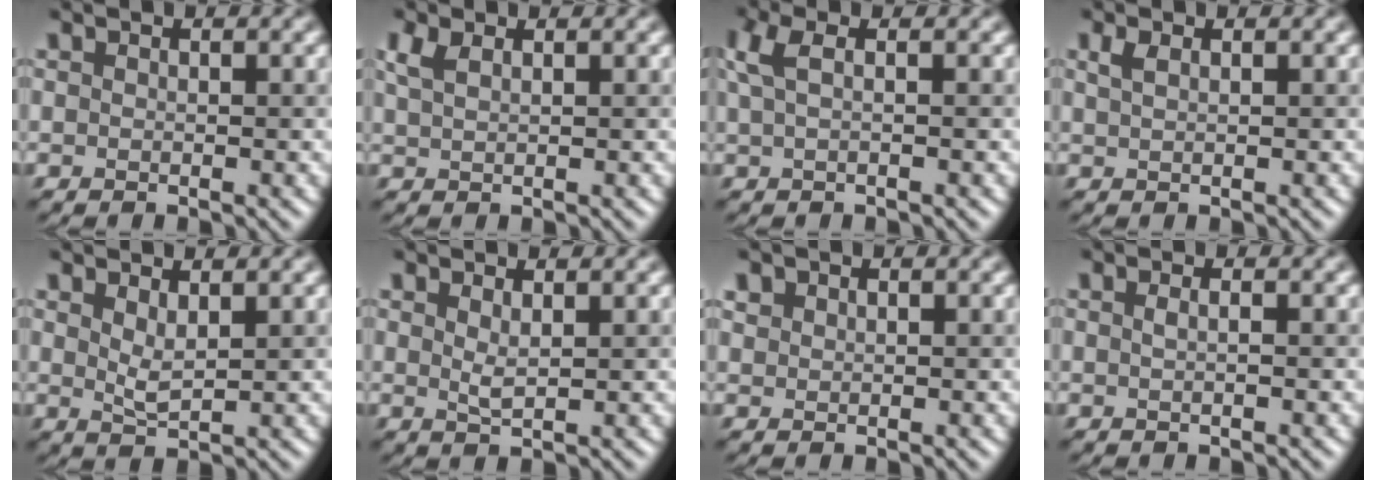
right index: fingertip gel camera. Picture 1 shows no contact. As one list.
[{"total": 1.9, "force": [1.2, 0.7, 1.3], "torque": [-0.033, 0.005, 0.028]}, {"total": 2.4, "force": [0.8, 0.7, 2.2], "torque": [-0.046, 0.008, 0.013]}, {"total": 1.1, "force": [0.7, 0.4, 0.8], "torque": [-0.020, 0.004, 0.015]}, {"total": 1.8, "force": [1.1, 0.5, 1.4], "torque": [-0.030, -0.007, 0.024]}, {"total": 1.2, "force": [0.7, 0.3, 1.0], "torque": [-0.022, -0.005, 0.014]}, {"total": 0.9, "force": [0.6, 0.7, 0.1], "torque": [-0.002, 0.001, 0.011]}, {"total": 0.8, "force": [0.0, 0.2, 0.8], "torque": [-0.014, 0.003, -0.002]}]